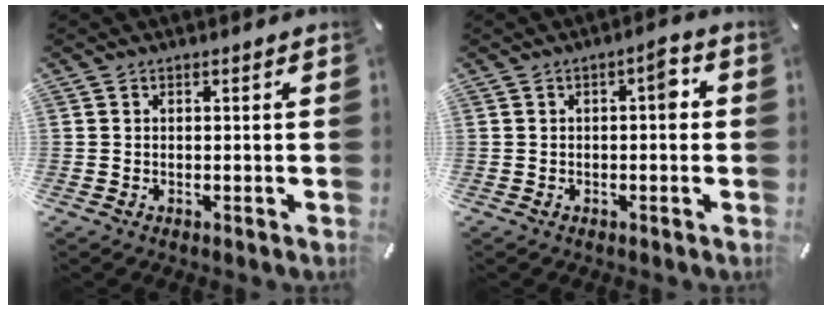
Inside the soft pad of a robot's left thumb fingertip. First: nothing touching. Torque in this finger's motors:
{"motor_torque": [0.42, 0.96, 0.36, -0.38, 0.12]}